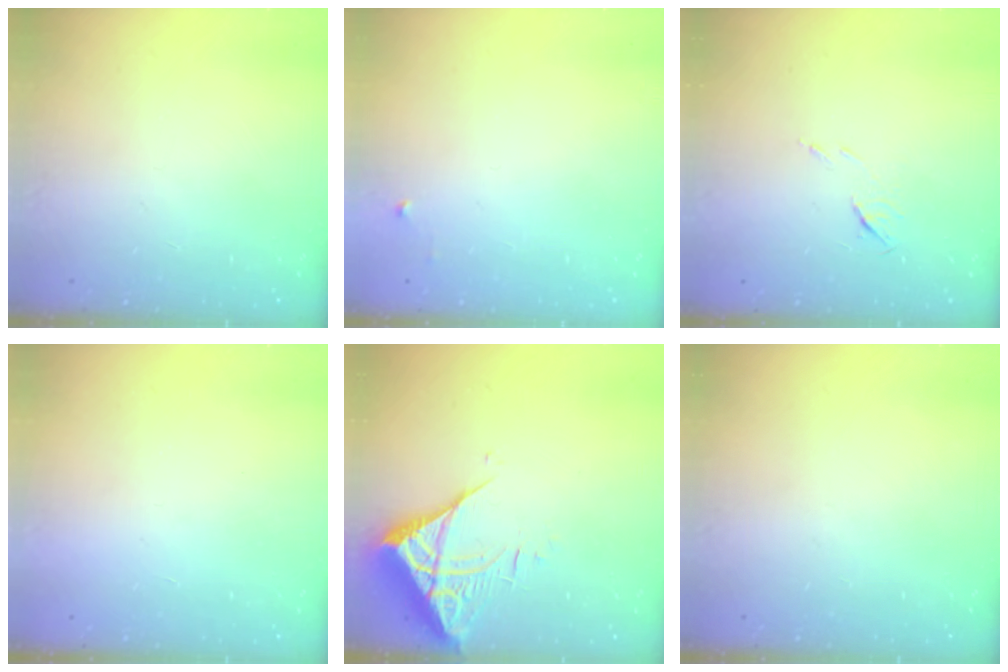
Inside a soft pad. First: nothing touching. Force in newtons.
{"total": 2.5, "press": 2.5, "slide": 0.4}
{"total": 5.1, "press": 5.0, "slide": 0.8}
{"total": 1.7, "press": 1.6, "slide": 0.1}
{"total": 6.6, "press": 6.6, "slide": 0.8}
{"total": 0.0}